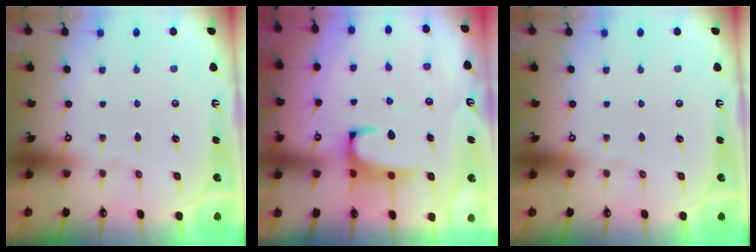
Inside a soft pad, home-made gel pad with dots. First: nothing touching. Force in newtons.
{"total": 2.1, "press": 1.8, "slide": 0.9}
{"total": 0.0}